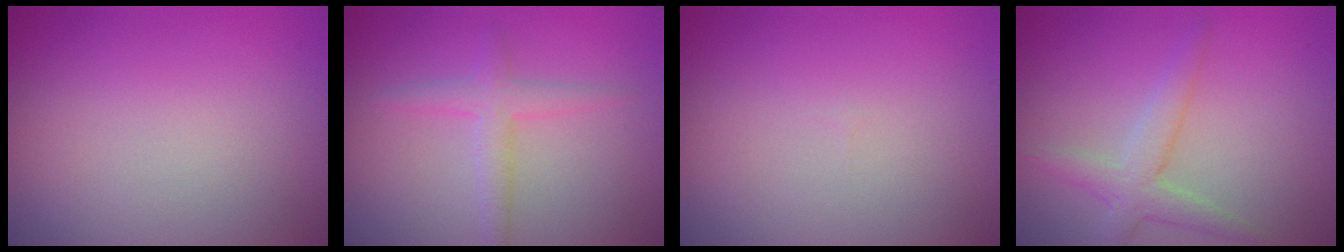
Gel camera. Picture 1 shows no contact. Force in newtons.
{"total": 2.3, "press": 2.3, "slide": 0.2}
{"total": 0.0}
{"total": 2.8, "press": 2.7, "slide": 0.3}